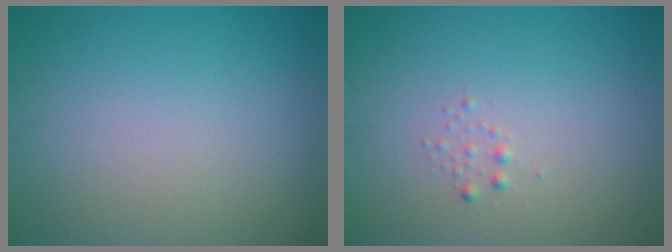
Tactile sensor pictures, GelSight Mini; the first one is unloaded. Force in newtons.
{"total": 0.6, "press": 0.6, "slide": 0.1}